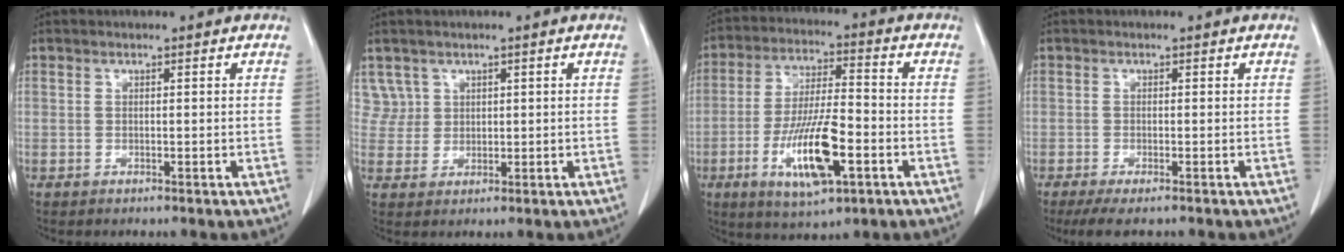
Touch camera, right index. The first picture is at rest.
{"total": 3.8, "force": [2.2, 3.1, -0.4], "torque": [0.021, 0.003, 0.042]}
{"total": 13.6, "force": [-4.6, 3.2, 12.4], "torque": [-0.240, -0.012, -0.076]}
{"total": 3.8, "force": [-2.5, 1.1, 2.6], "torque": [-0.048, -0.011, -0.039]}